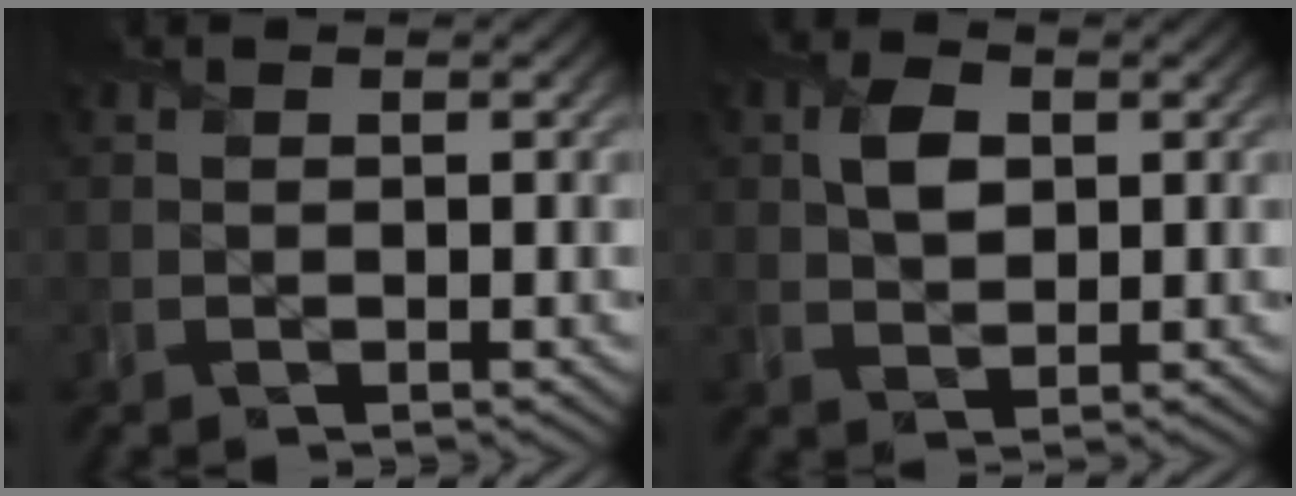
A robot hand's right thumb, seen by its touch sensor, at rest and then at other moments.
{"total": 3.2, "force": [1.0, 2.2, 2.2], "torque": [-0.047, 0.003, 0.016]}